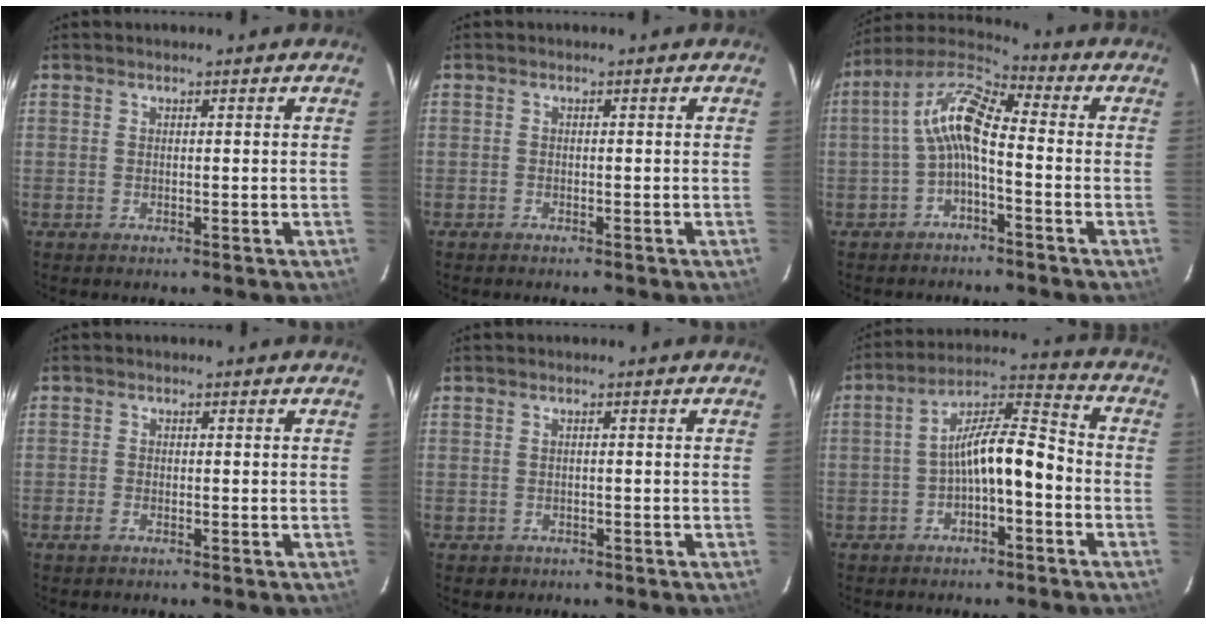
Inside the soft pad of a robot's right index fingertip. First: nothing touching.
{"total": 1.1, "force": [-0.9, 0.5, 0.2], "torque": [-0.012, 0.002, -0.016]}
{"total": 8.9, "force": [-1.8, 3.1, 8.2], "torque": [-0.176, 0.023, -0.037]}
{"total": 1.3, "force": [-0.9, 0.7, 0.7], "torque": [-0.015, -0.001, -0.019]}
{"total": 1.8, "force": [-0.8, 1.5, 0.3], "torque": [-0.009, 0.002, -0.005]}
{"total": 9.4, "force": [-3.1, 3.0, 8.4], "torque": [-0.154, 0.032, -0.048]}